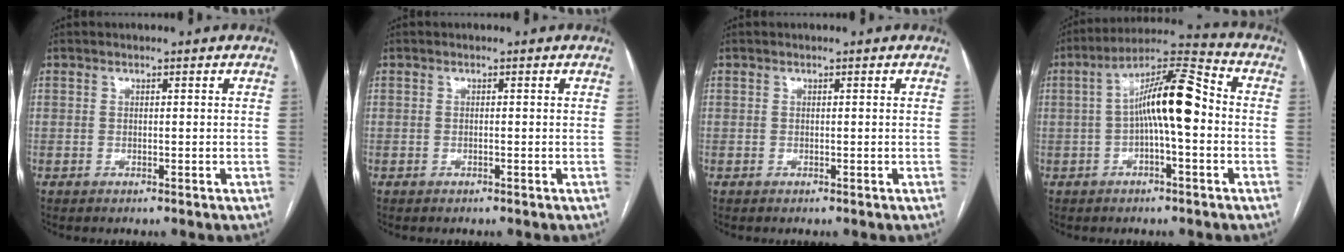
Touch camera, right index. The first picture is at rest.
{"total": 0.0}
{"total": 0.0}
{"total": 11.4, "force": [-0.4, 2.1, 11.2], "torque": [-0.193, 0.035, -0.010]}